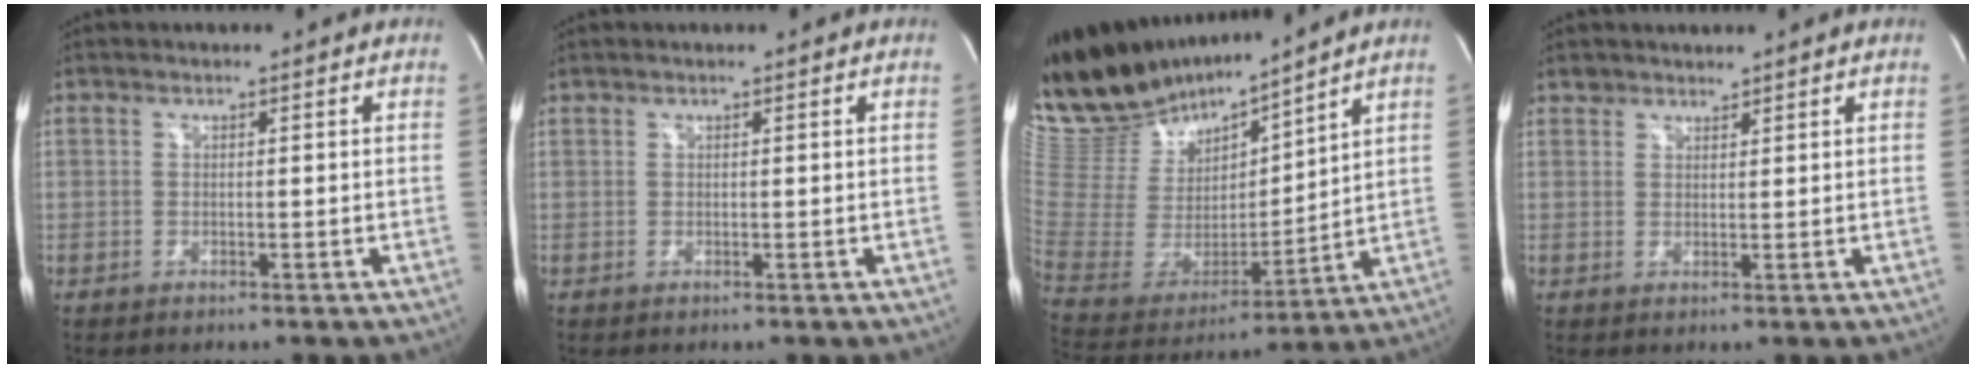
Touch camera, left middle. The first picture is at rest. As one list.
[{"total": 0.0}, {"total": 18.4, "force": [16.9, 3.7, 6.1], "torque": [-0.135, -0.014, 0.326]}, {"total": 1.6, "force": [1.4, 0.8, -0.2], "torque": [0.005, 0.006, 0.021]}]